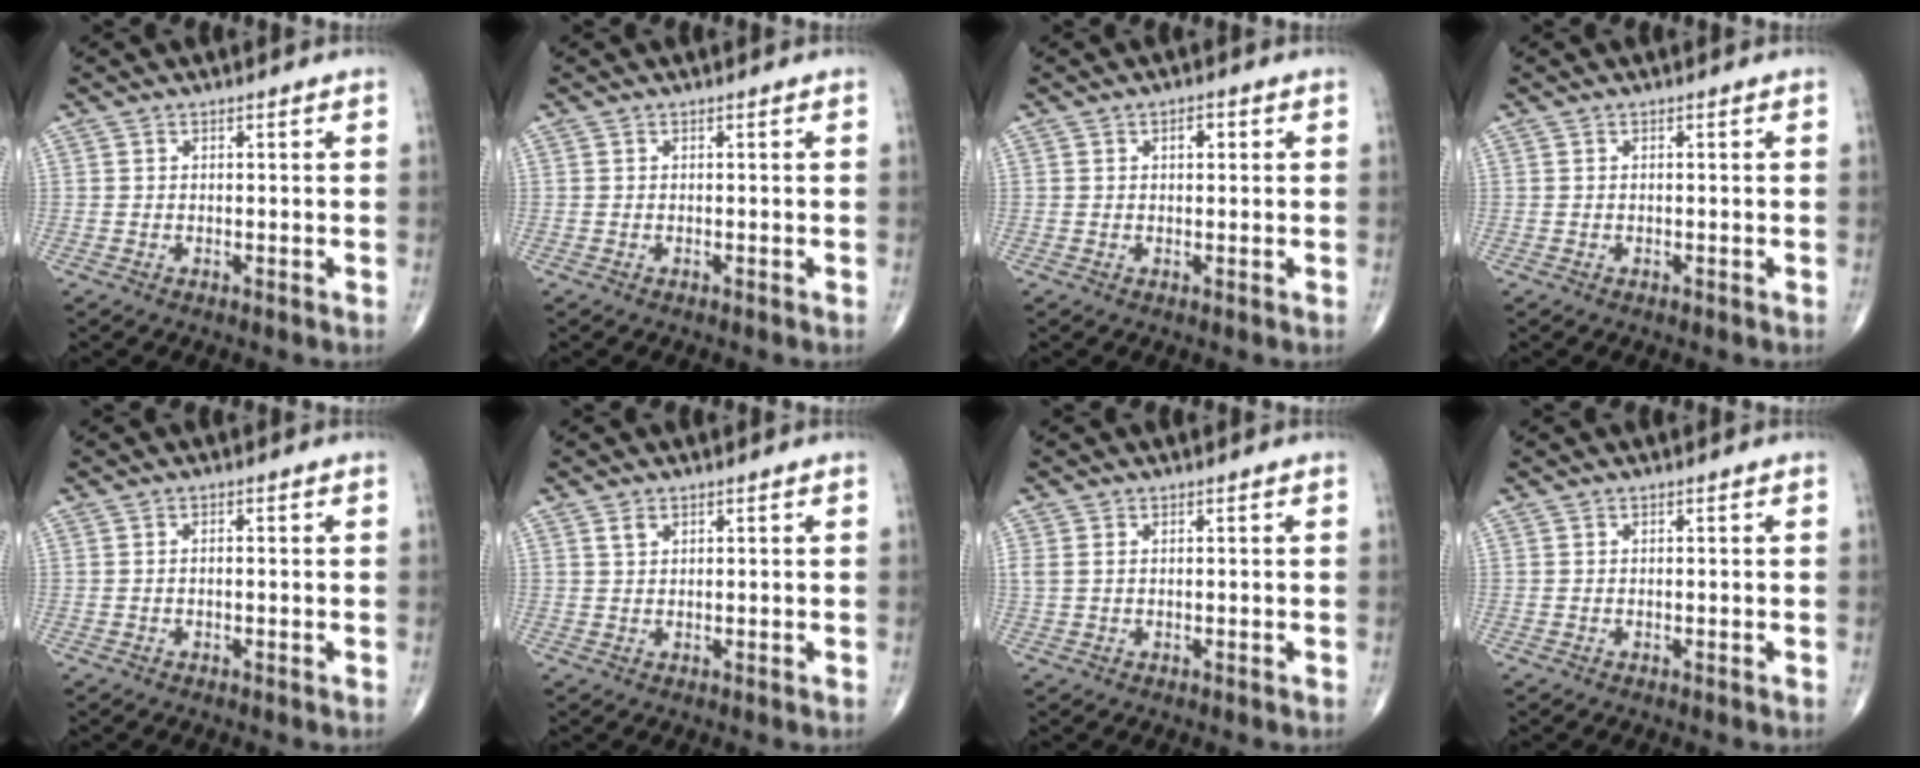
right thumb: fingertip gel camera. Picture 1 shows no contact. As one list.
[{"total": 0.0}, {"total": 2.1, "force": [0.7, 1.2, 1.6], "torque": [-0.010, 0.002, 0.007]}, {"total": 0.0}, {"total": 0.7, "force": [-0.1, 0.3, 0.6], "torque": [-0.015, 0.003, -0.002]}, {"total": 1.5, "force": [0.9, 0.9, 0.8], "torque": [-0.013, 0.001, 0.019]}, {"total": 1.7, "force": [0.4, 1.1, 1.2], "torque": [-0.041, 0.008, 0.015]}, {"total": 0.0}]